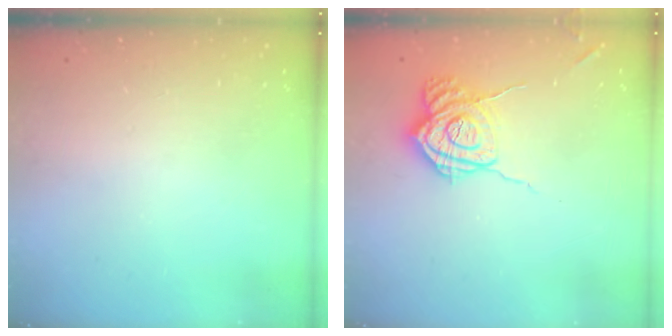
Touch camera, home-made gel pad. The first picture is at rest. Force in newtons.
{"total": 14.0, "press": 13.9, "slide": 0.8}